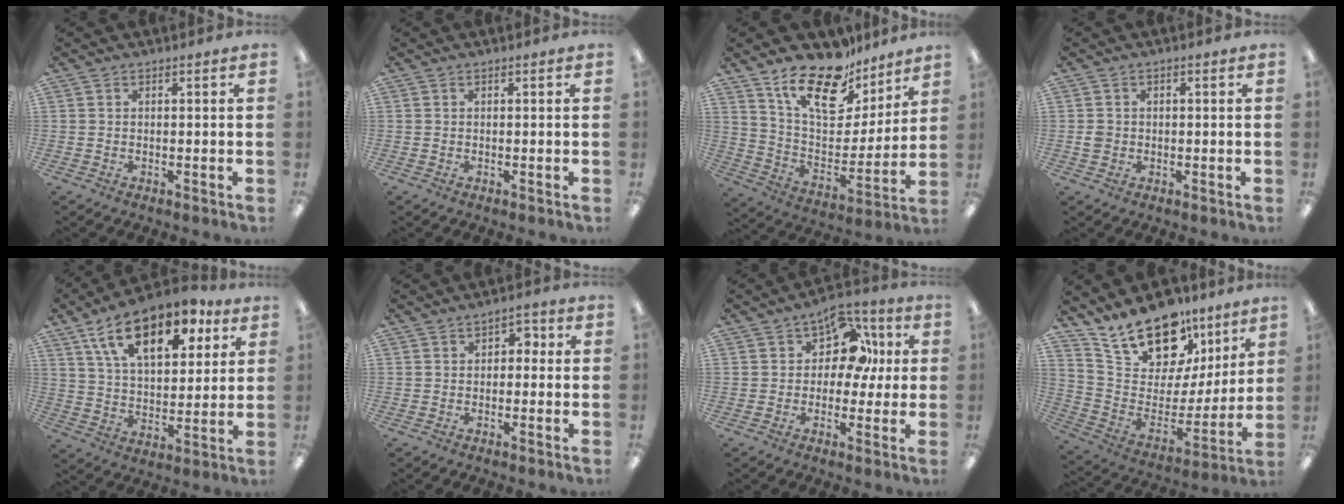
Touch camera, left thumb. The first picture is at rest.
{"total": 0.0}
{"total": 19.1, "force": [13.9, 8.7, 9.8], "torque": [-0.170, -0.088, 0.245]}
{"total": 2.0, "force": [-0.2, 1.9, 0.7], "torque": [-0.005, 0.000, -0.007]}
{"total": 18.4, "force": [10.6, 9.3, 11.7], "torque": [-0.183, -0.039, 0.182]}
{"total": 2.2, "force": [-0.3, 1.7, 1.4], "torque": [-0.019, 0.007, -0.012]}
{"total": 11.4, "force": [4.0, 8.2, 6.9], "torque": [-0.102, -0.009, 0.072]}
{"total": 19.9, "force": [15.7, 9.5, 7.7], "torque": [-0.143, -0.113, 0.284]}